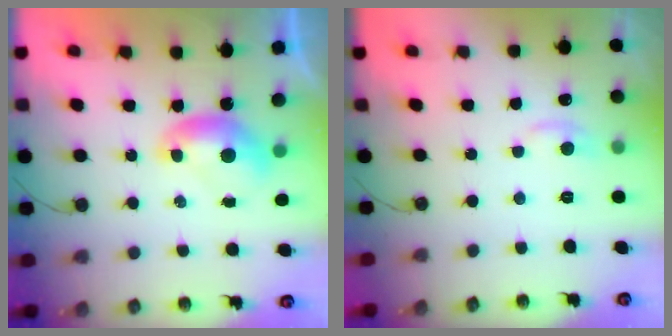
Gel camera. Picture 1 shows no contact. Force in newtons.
{"total": 0.7, "press": 0.4, "slide": 0.6}